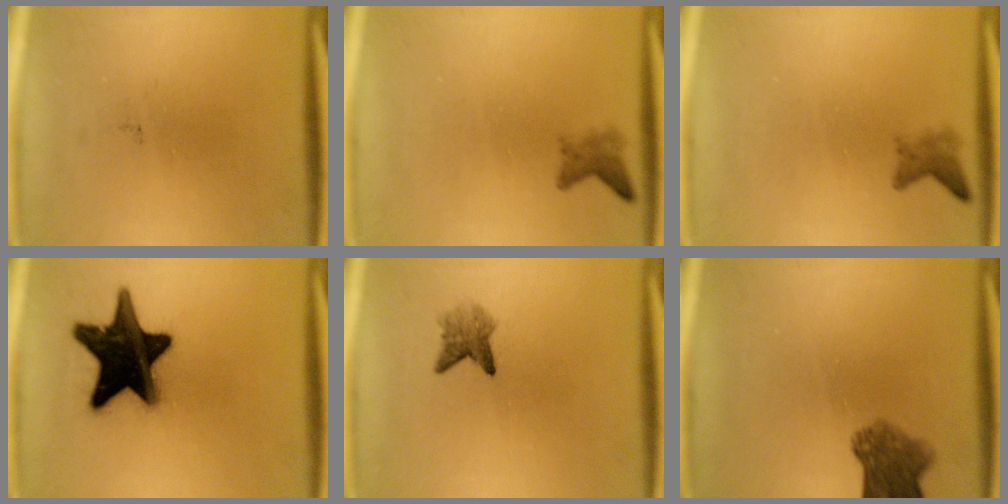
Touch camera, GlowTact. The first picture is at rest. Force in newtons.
{"total": 1.7}
{"total": 1.7}
{"total": 19.9}
{"total": 2.6}
{"total": 6.2}